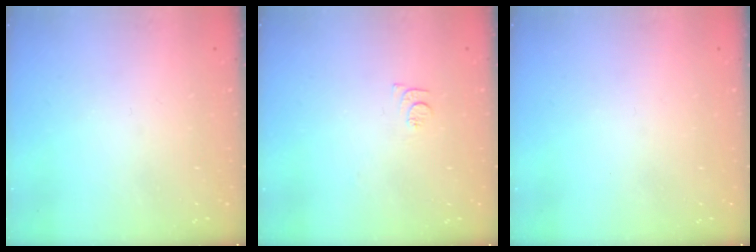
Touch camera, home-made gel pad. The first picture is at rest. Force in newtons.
{"total": 5.5, "press": 5.5, "slide": 0.5}
{"total": 0.0}